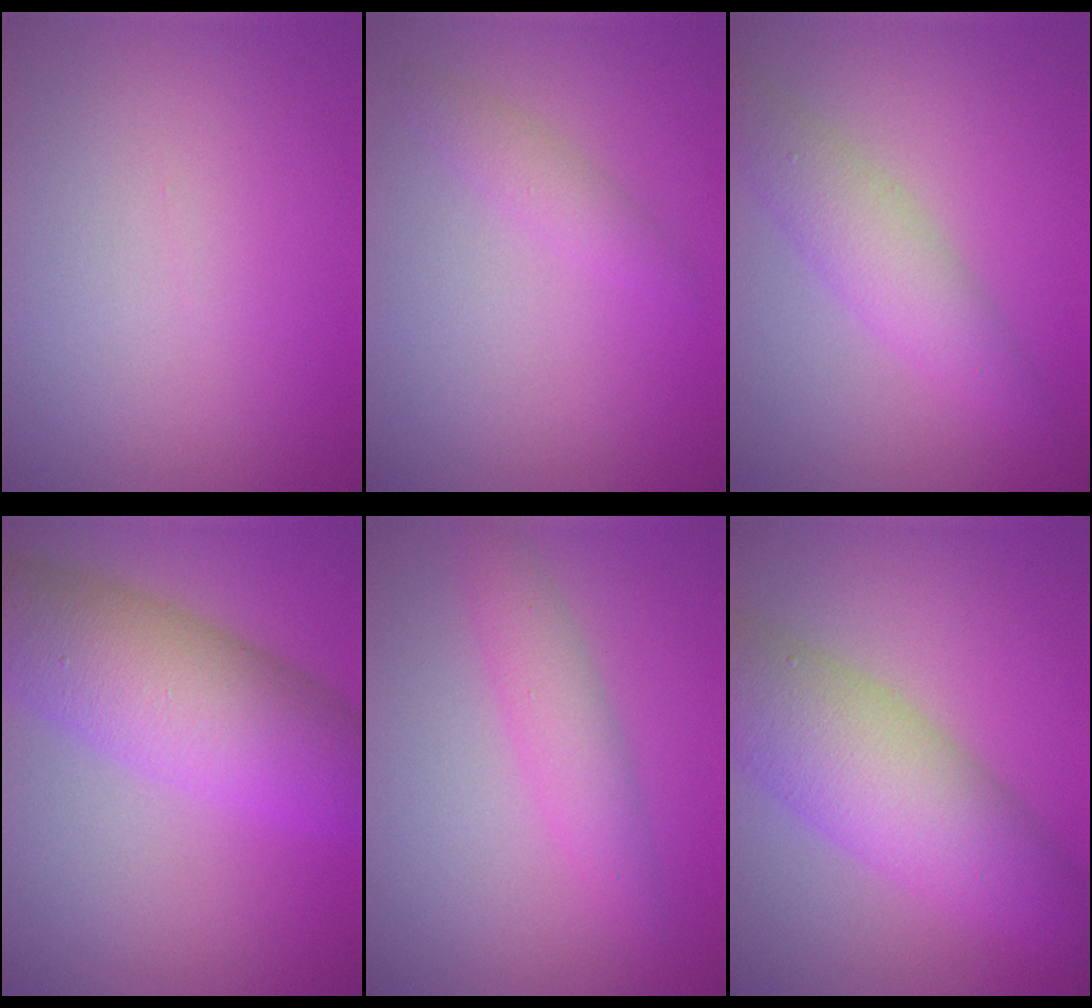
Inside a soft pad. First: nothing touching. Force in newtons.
{"total": 1.7, "press": 1.7, "slide": 0.0}
{"total": 3.7, "press": 3.7, "slide": 0.1}
{"total": 9.6, "press": 9.6, "slide": 0.4}
{"total": 2.9, "press": 2.9, "slide": 0.1}
{"total": 8.4, "press": 8.4, "slide": 0.0}